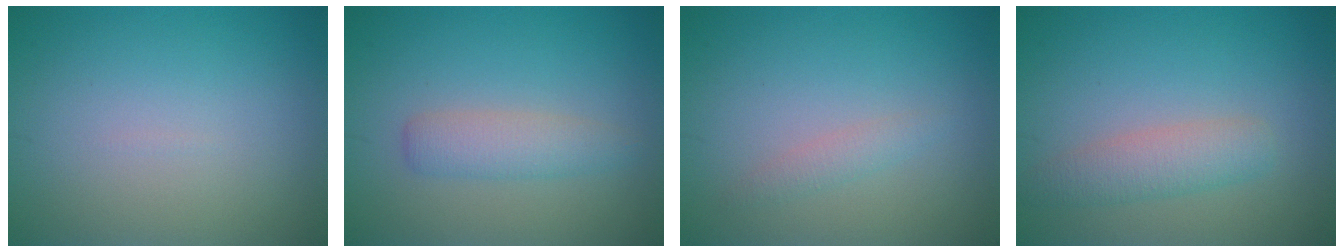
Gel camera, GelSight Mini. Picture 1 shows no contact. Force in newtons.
{"total": 2.5, "press": 2.5, "slide": 0.0}
{"total": 1.2, "press": 1.2, "slide": 0.0}
{"total": 3.0, "press": 3.0, "slide": 0.1}